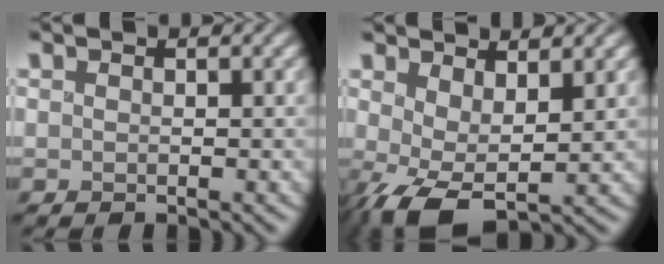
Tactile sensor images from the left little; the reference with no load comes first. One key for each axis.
{"total": 5.3, "fx": -0.3, "fy": 2.6, "fz": 4.6, "tx": -0.091, "ty": -0.008, "tz": -0.007}